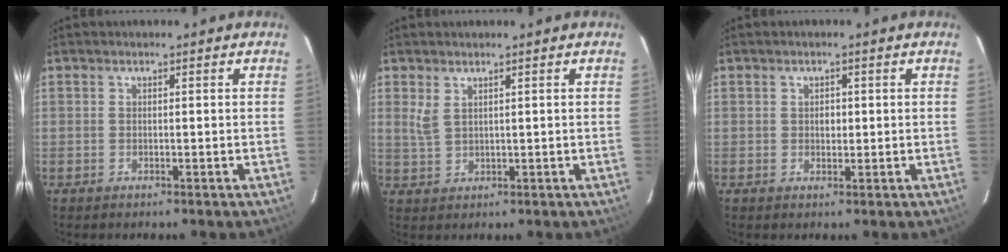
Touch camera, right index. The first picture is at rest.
{"total": 2.5, "force": [1.5, 1.0, 1.7], "torque": [-0.035, -0.003, 0.031]}
{"total": 1.5, "force": [0.1, 1.3, 0.8], "torque": [-0.011, 0.004, 0.001]}